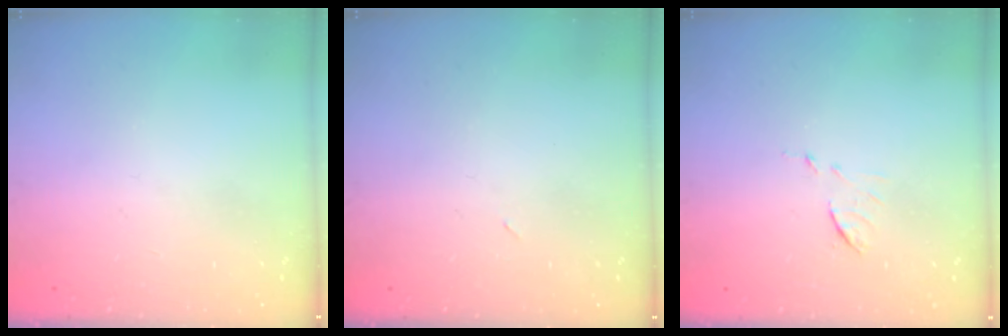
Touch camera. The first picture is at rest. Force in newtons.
{"total": 2.4, "press": 2.3, "slide": 0.8}
{"total": 6.2, "press": 6.2, "slide": 0.2}